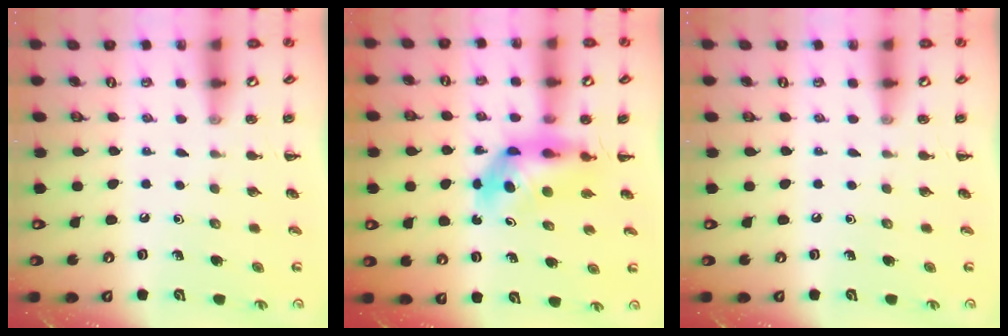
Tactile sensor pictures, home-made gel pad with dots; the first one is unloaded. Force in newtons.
{"total": 5.5, "press": 5.4, "slide": 1.0}
{"total": 0.0}